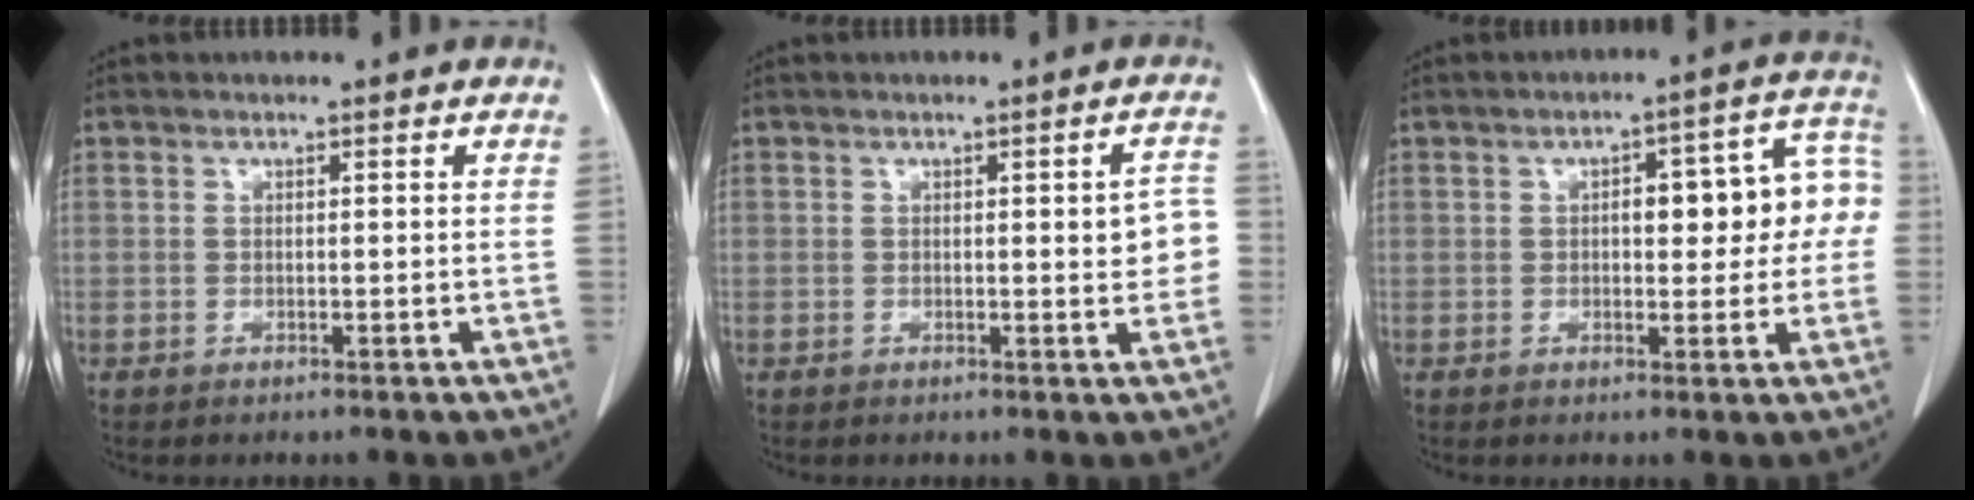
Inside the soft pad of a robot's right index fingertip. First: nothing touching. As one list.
[{"total": 4.0, "force": [-0.1, 1.1, 3.9], "torque": [-0.035, 0.004, -0.005]}, {"total": 10.2, "force": [0.6, 3.6, 9.5], "torque": [-0.113, 0.042, 0.008]}]